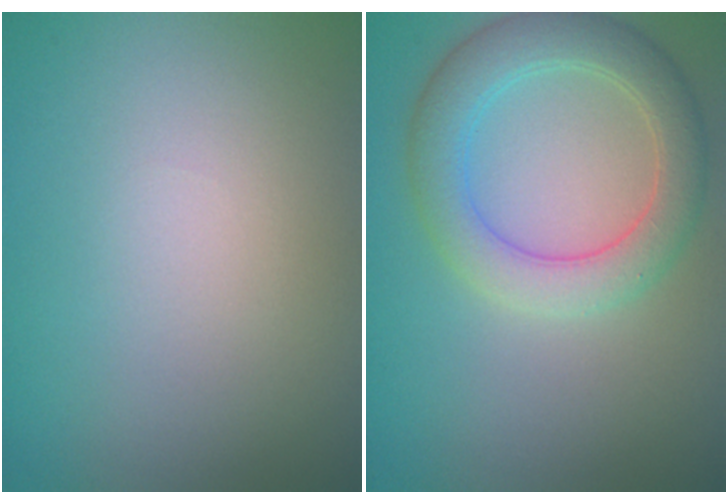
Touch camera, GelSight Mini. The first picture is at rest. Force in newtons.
{"total": 4.9, "press": 4.9, "slide": 0.3}